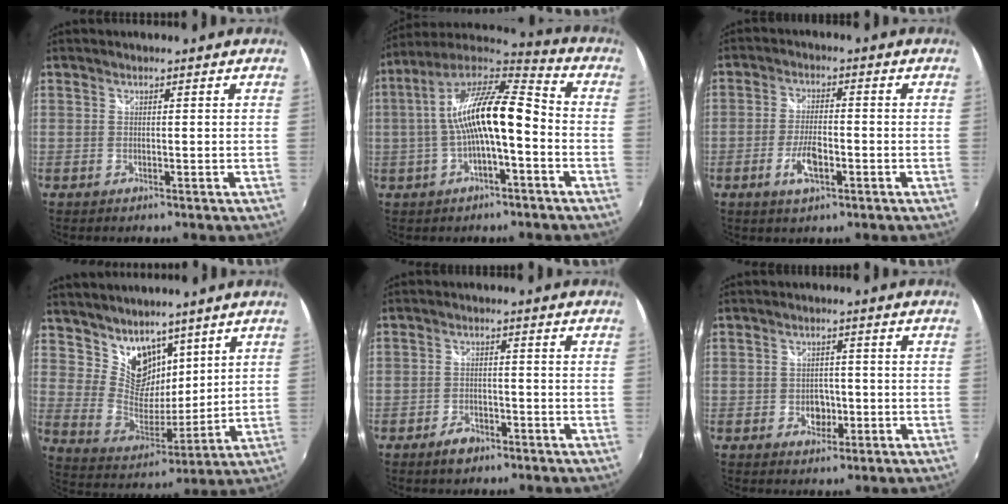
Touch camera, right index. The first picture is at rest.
{"total": 15.1, "force": [-1.8, 4.0, 14.5], "torque": [-0.266, 0.022, -0.034]}
{"total": 5.9, "force": [-2.5, 2.1, 4.9], "torque": [-0.105, -0.003, -0.045]}
{"total": 11.6, "force": [8.1, 7.1, 4.1], "torque": [-0.071, 0.001, 0.162]}
{"total": 4.0, "force": [-2.9, 2.3, 1.6], "torque": [-0.042, 0.004, -0.047]}
{"total": 3.5, "force": [-1.0, 2.9, 1.7], "torque": [-0.030, 0.004, -0.012]}